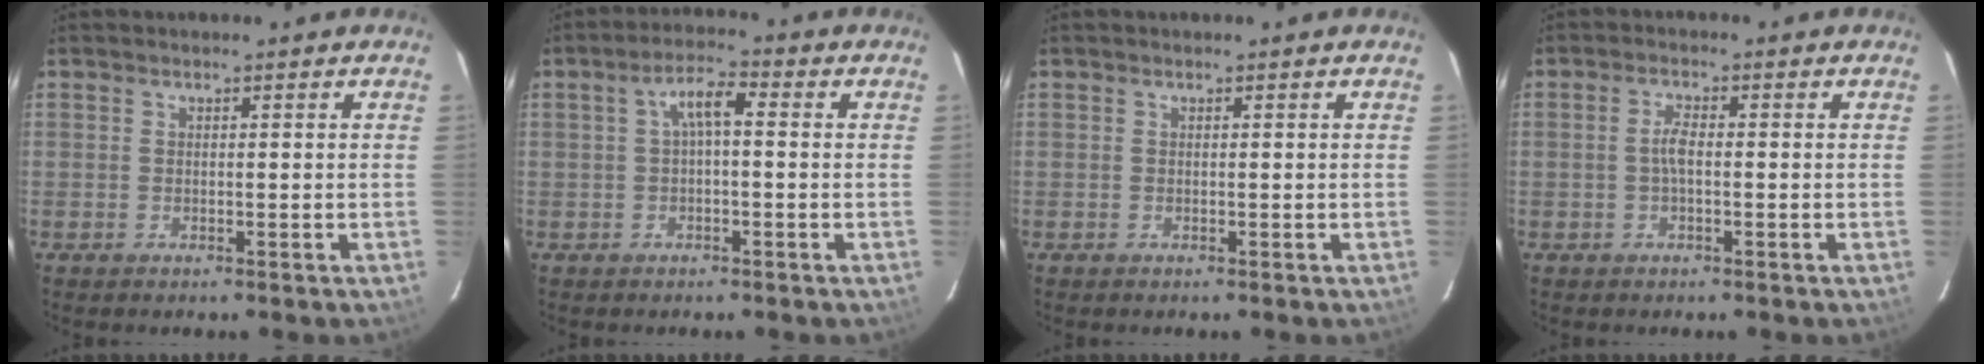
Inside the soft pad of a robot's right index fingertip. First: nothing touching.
{"total": 4.3, "force": [0.1, 1.5, 4.1], "torque": [-0.077, 0.016, 0.005]}
{"total": 0.0}
{"total": 2.5, "force": [-0.4, 0.8, 2.3], "torque": [-0.049, 0.006, -0.006]}